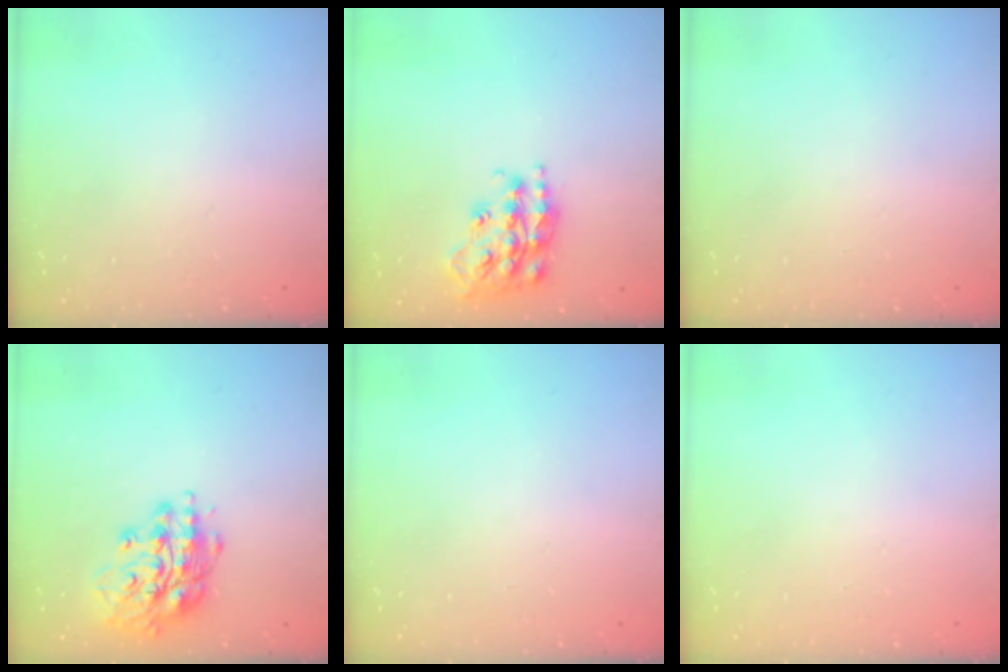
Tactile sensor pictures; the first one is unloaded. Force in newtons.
{"total": 18.2, "press": 18.2, "slide": 1.2}
{"total": 0.0}
{"total": 16.0, "press": 15.9, "slide": 1.6}
{"total": 0.0}
{"total": 0.0}